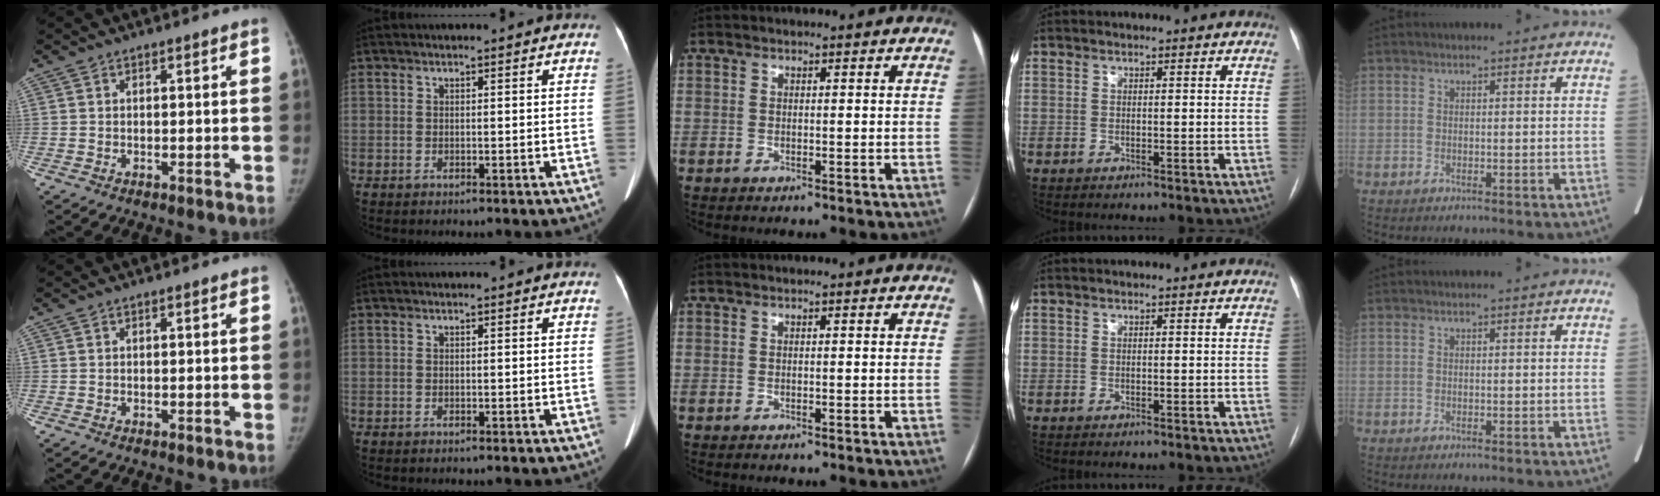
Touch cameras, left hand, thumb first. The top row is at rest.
{}